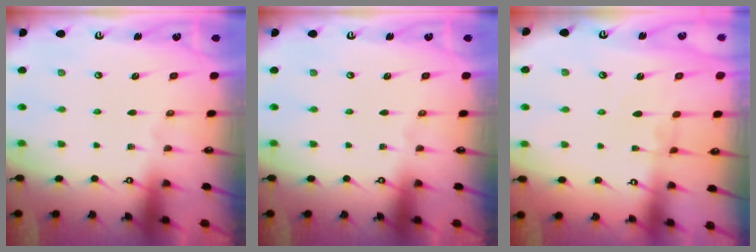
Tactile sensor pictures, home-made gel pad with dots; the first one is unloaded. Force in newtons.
{"total": 0.0}
{"total": 2.8, "press": 2.7, "slide": 0.4}